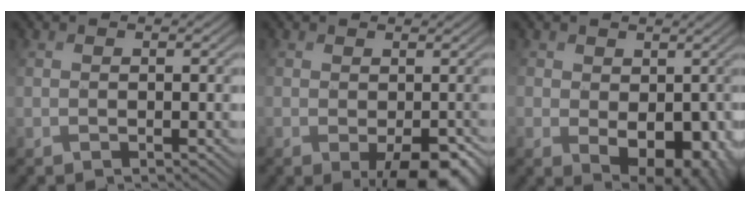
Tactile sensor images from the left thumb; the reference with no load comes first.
{"total": 6.5, "force": [-2.3, 3.2, 5.2], "torque": [-0.084, -0.020, -0.022]}
{"total": 8.8, "force": [-1.1, 6.4, 6.0], "torque": [-0.095, -0.042, 0.003]}